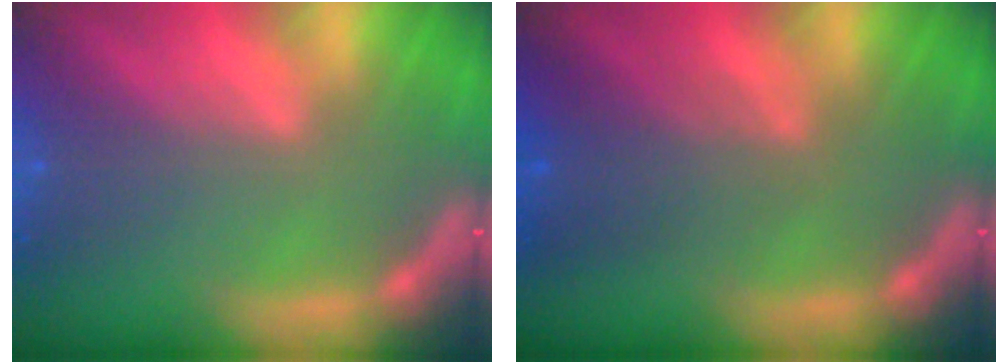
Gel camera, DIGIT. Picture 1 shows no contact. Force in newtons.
{"total": 3.5}